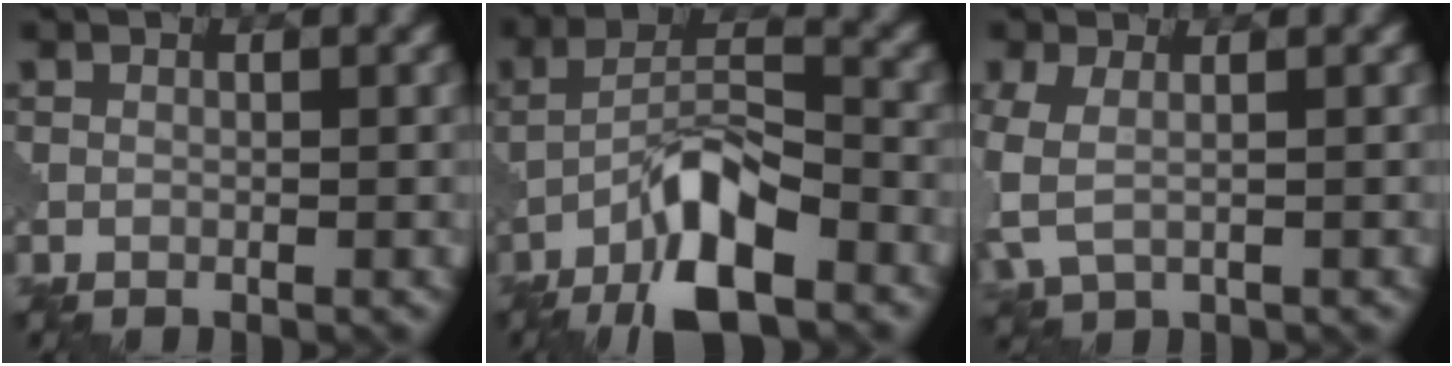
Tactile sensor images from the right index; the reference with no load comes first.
{"total": 8.6, "force": [-4.8, 2.6, 6.6], "torque": [-0.115, 0.013, -0.090]}
{"total": 3.6, "force": [-0.3, 2.1, 2.9], "torque": [-0.084, -0.001, -0.009]}